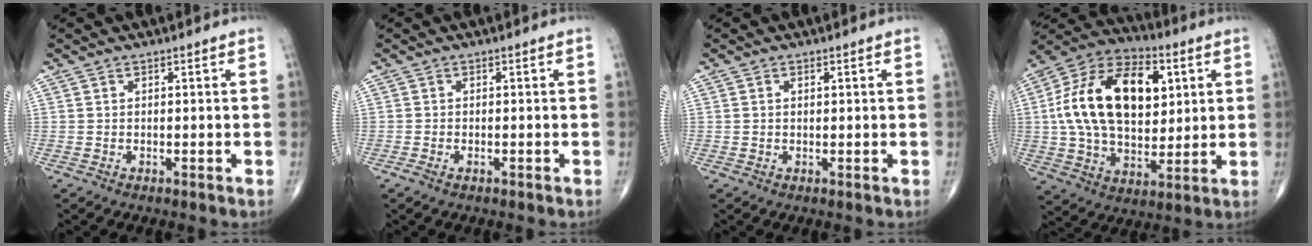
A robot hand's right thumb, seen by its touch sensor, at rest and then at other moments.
{"total": 1.3, "force": [-0.9, 0.5, 0.8], "torque": [-0.024, 0.002, -0.016]}
{"total": 0.7, "force": [0.0, 0.6, 0.3], "torque": [-0.002, 0.000, -0.002]}
{"total": 23.8, "force": [4.7, 14.3, 18.4], "torque": [-0.307, 0.003, 0.075]}